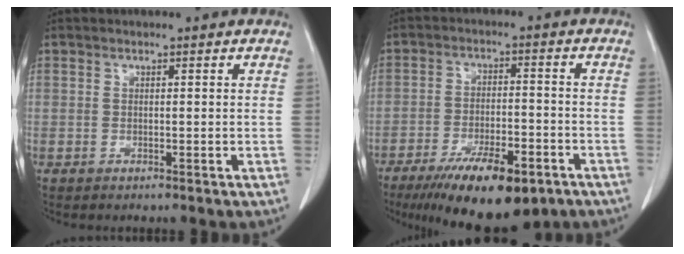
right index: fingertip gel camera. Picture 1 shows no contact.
{"total": 14.6, "force": [-9.5, 4.3, 10.2], "torque": [-0.158, -0.017, -0.147]}